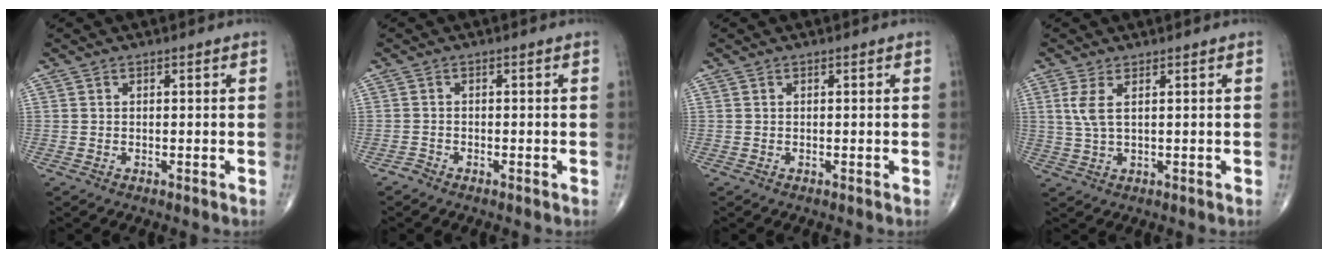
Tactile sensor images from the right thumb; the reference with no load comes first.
{"total": 0.9, "force": [-0.9, 0.3, -0.1], "torque": [-0.001, -0.002, -0.024]}
{"total": 0.0}
{"total": 4.0, "force": [1.3, 1.3, 3.5], "torque": [-0.091, -0.002, 0.034]}